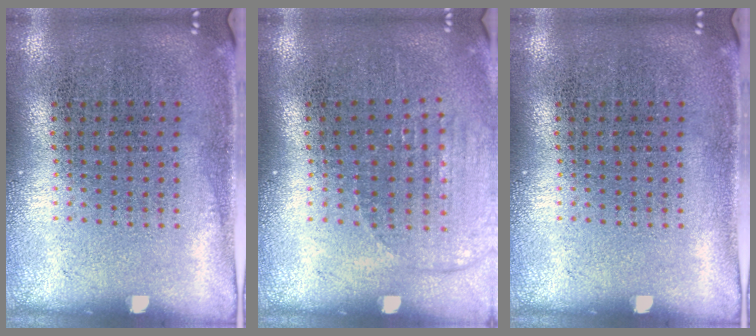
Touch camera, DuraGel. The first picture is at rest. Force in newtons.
{"total": 1.1, "press": 1.1, "slide": 0.4}
{"total": 0.0}